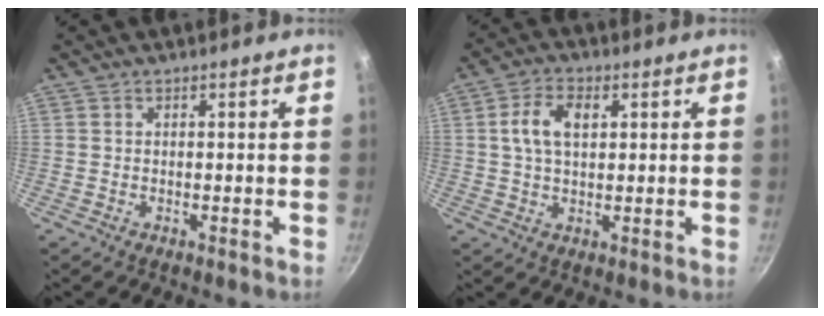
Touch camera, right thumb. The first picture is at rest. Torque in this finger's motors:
{"motor_torque": [0.13, 0.14, 0.39, -0.23, 0.25]}